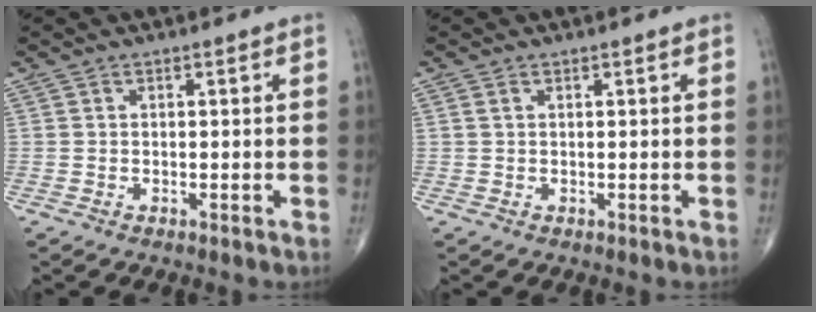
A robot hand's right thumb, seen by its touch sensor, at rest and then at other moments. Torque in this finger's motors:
{"motor_torque": [-0.51, -0.04, -0.16, -0.08, -0.03]}